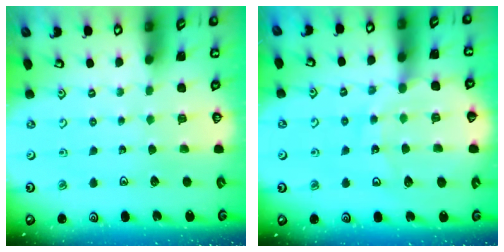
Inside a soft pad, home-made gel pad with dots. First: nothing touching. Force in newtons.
{"total": 12.0, "press": 11.8, "slide": 1.6}